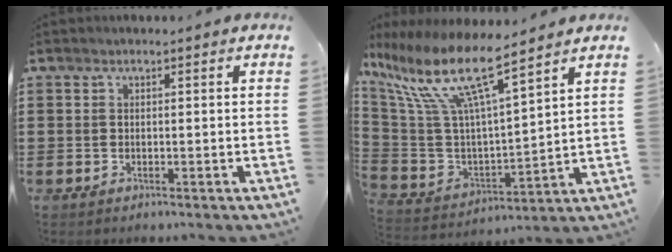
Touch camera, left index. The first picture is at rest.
{"total": 13.0, "force": [8.2, 2.9, 9.6], "torque": [-0.222, -0.049, 0.135]}